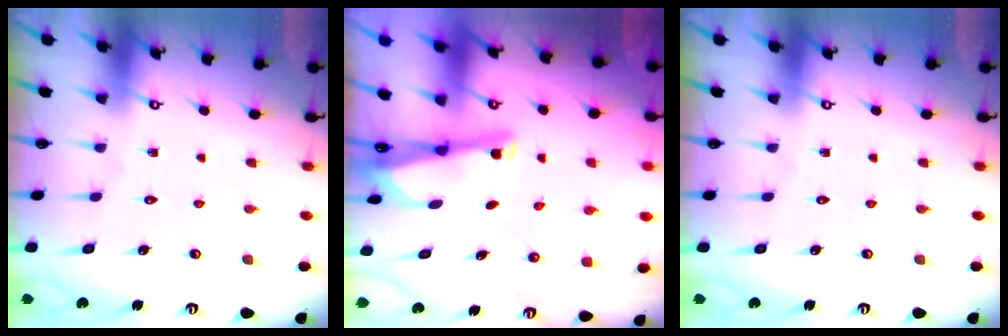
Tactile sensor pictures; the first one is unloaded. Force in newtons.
{"total": 2.6, "press": 2.6, "slide": 0.2}
{"total": 0.0}